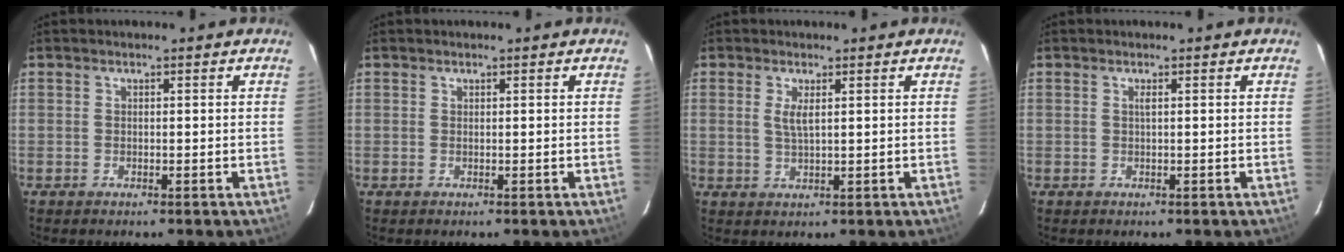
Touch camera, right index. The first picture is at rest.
{"total": 0.0}
{"total": 2.7, "force": [0.8, 0.6, 2.5], "torque": [-0.050, -0.004, 0.014]}
{"total": 0.6, "force": [0.2, -0.1, 0.5], "torque": [-0.011, 0.001, 0.002]}